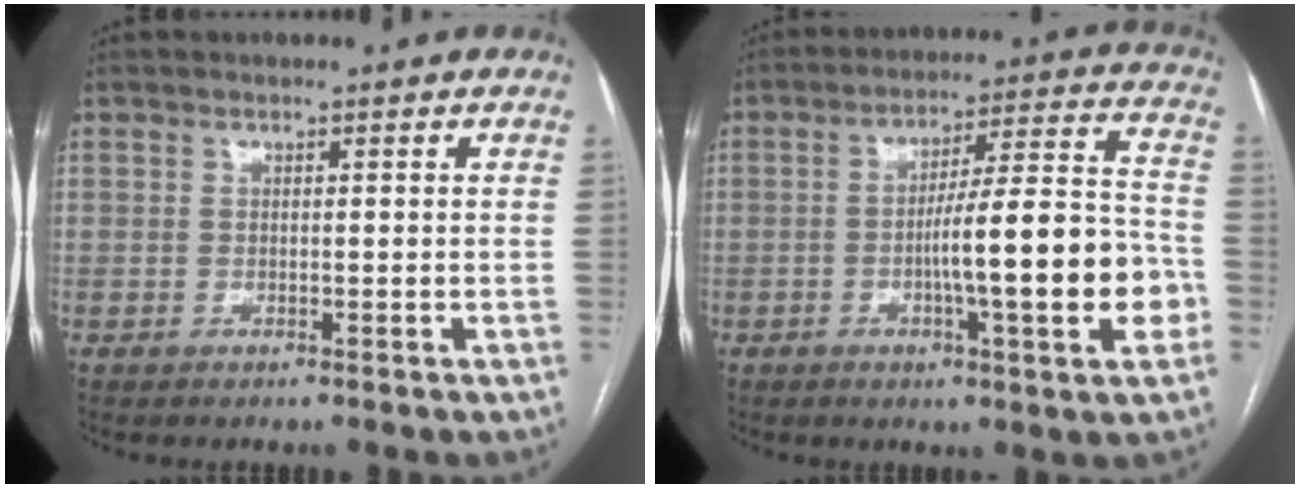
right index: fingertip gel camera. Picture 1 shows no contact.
{"total": 15.8, "force": [-3.8, 1.3, 15.3], "torque": [-0.230, 0.013, -0.055]}